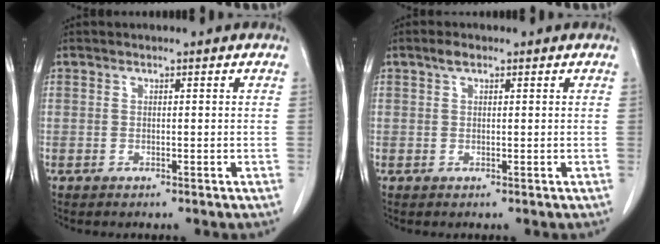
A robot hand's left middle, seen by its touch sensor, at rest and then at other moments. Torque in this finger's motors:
{"motor_torque": [0.28, -0.18, -0.08, -0.02]}